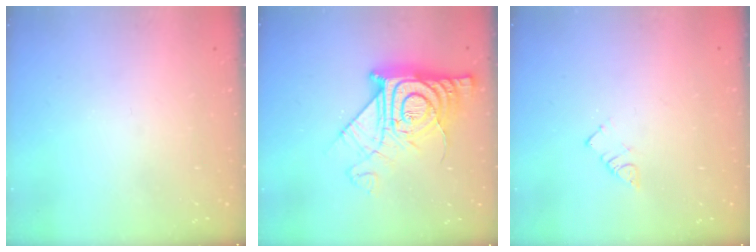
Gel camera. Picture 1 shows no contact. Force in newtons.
{"total": 18.3, "press": 18.3, "slide": 1.4}
{"total": 2.9, "press": 2.9, "slide": 0.2}